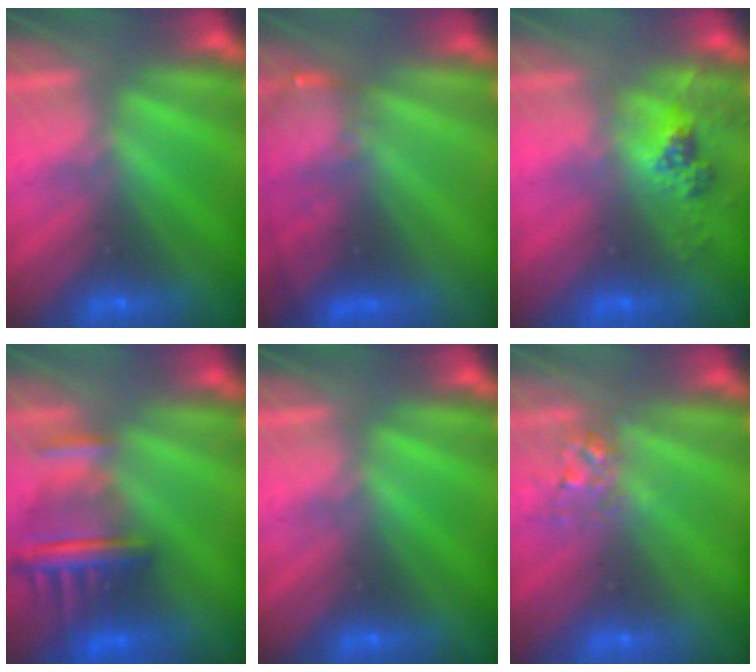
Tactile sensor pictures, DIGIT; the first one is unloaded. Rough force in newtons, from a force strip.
{"total": 3.2}
{"total": 2.4}
{"total": 9.6}
{"total": 0.0}
{"total": 2.8}